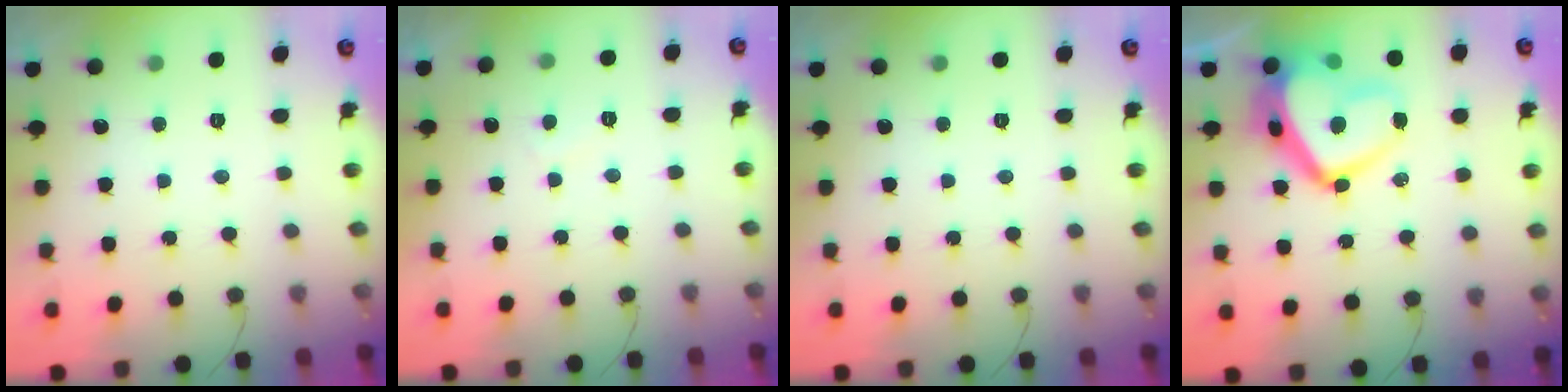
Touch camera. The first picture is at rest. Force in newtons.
{"total": 1.7, "press": 1.6, "slide": 0.5}
{"total": 0.0}
{"total": 18.0, "press": 17.9, "slide": 2.0}